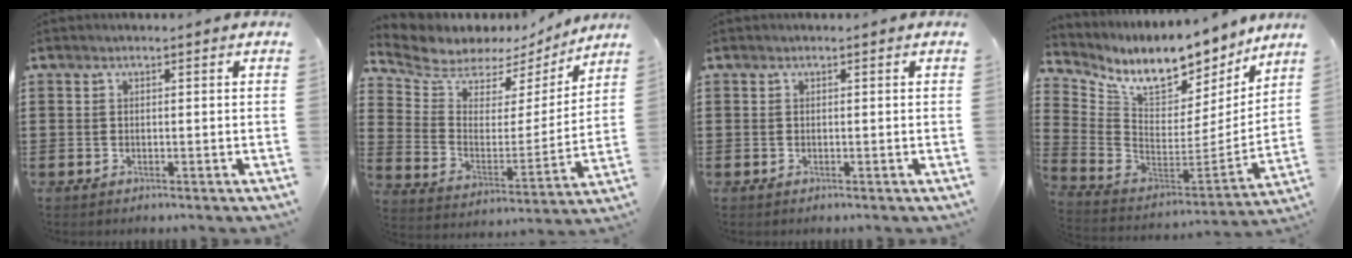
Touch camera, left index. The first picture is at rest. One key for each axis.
{"total": 5.9, "fx": 5.4, "fy": 2.4, "fz": 0.2, "tx": -0.046, "ty": -0.040, "tz": 0.092}
{"total": 0.0}
{"total": 9.6, "fx": 8.0, "fy": 3.1, "fz": 4.4, "tx": -0.110, "ty": -0.065, "tz": 0.136}